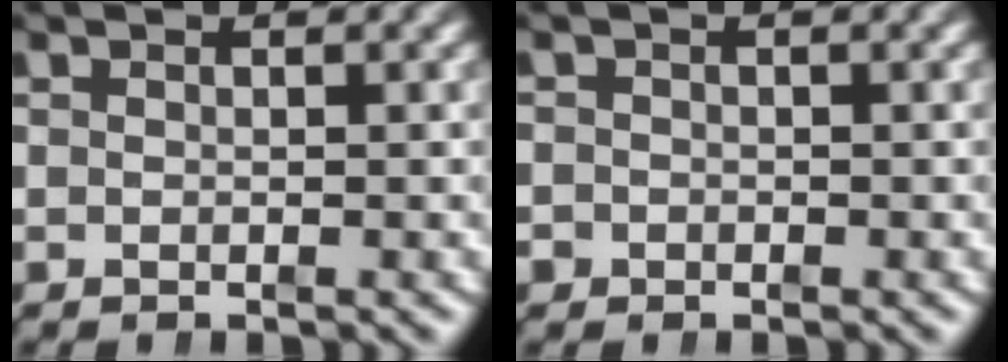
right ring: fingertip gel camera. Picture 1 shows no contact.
{"total": 1.8, "force": [-0.9, 1.6, 0.0], "torque": [-0.006, -0.012, -0.014]}